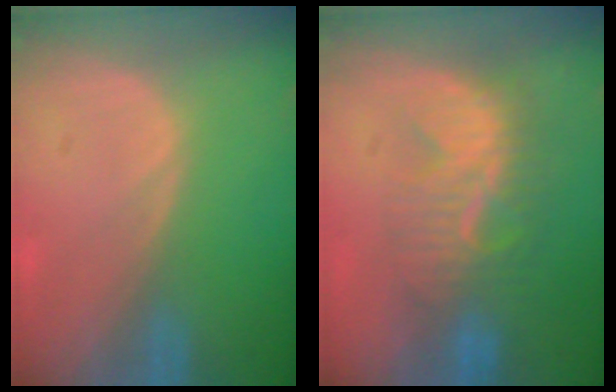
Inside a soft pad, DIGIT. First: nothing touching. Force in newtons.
{"total": 8.4, "press": 8.1, "slide": 2.4}